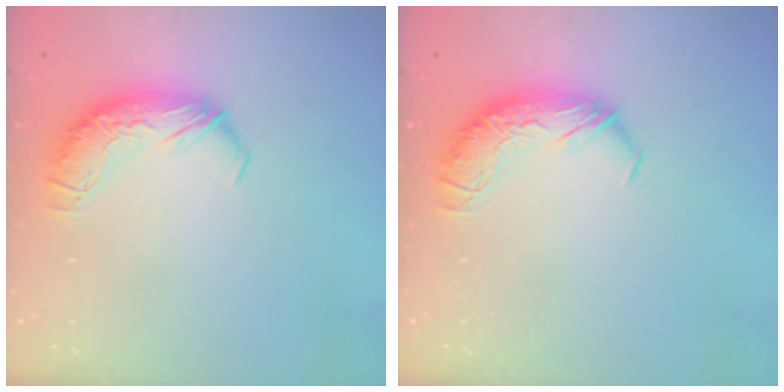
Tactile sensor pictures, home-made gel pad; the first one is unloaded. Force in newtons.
{"total": 0.0}